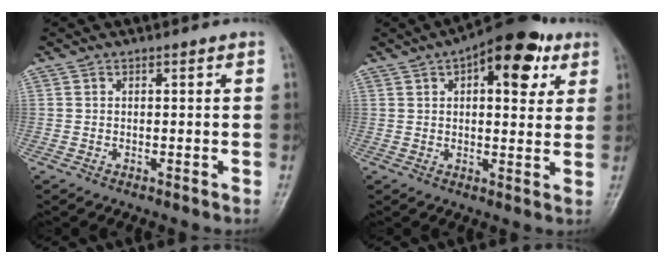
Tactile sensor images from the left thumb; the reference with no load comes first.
{"total": 14.3, "force": [6.5, 6.6, 10.9], "torque": [-0.109, -0.002, 0.083]}